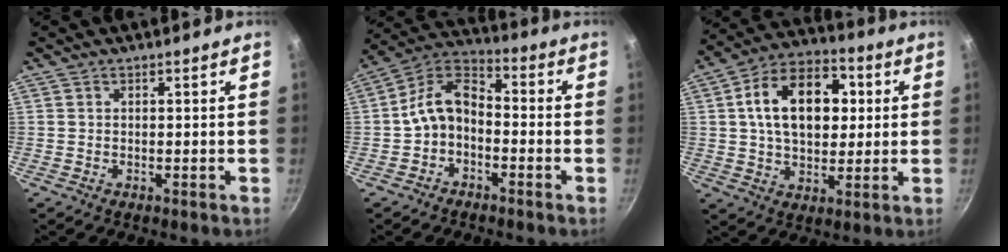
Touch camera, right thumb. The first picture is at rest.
{"total": 9.4, "force": [-2.5, 6.4, 6.4], "torque": [-0.103, 0.053, -0.062]}
{"total": 17.9, "force": [3.3, 11.8, 13.0], "torque": [-0.175, 0.018, 0.042]}